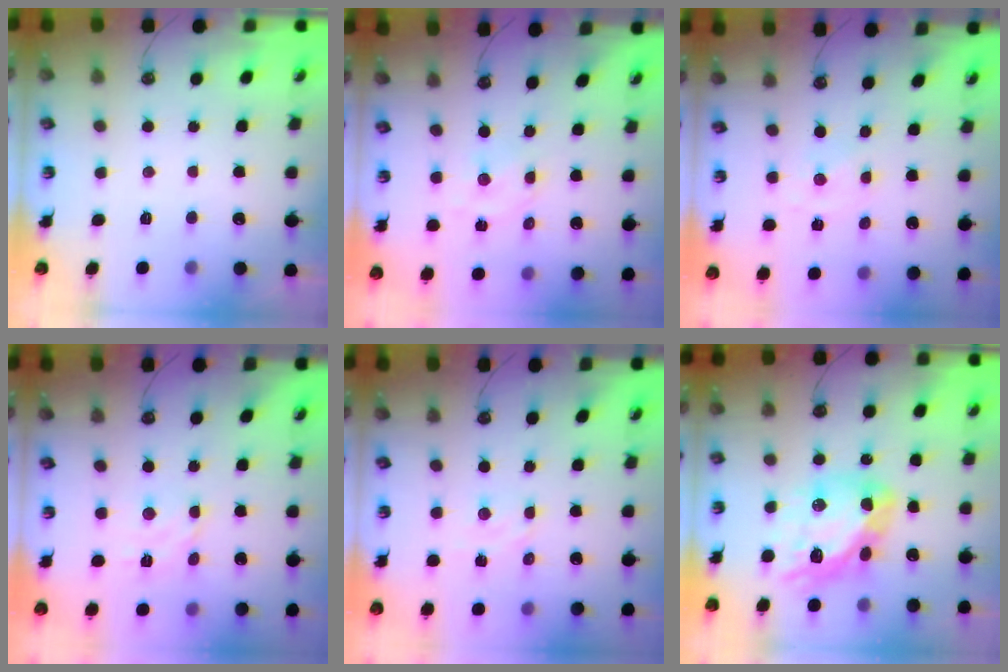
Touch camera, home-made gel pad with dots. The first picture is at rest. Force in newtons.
{"total": 2.3, "press": 2.3, "slide": 0.3}
{"total": 0.0}
{"total": 4.2, "press": 4.1, "slide": 0.6}
{"total": 3.2, "press": 3.2, "slide": 0.5}
{"total": 18.0, "press": 17.9, "slide": 1.8}